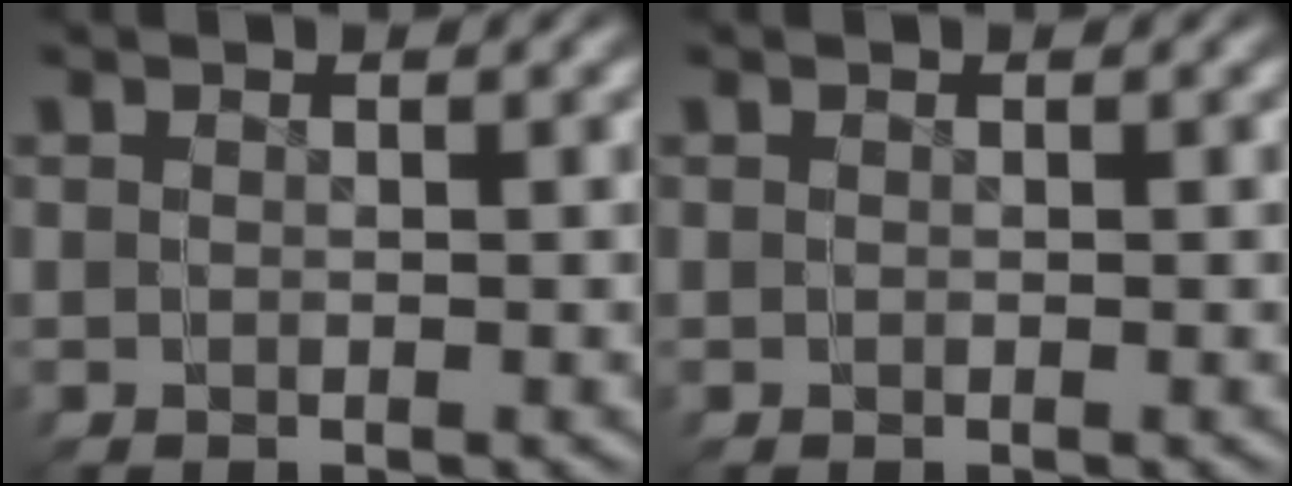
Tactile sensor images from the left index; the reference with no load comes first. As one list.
[{"total": 0.0}]